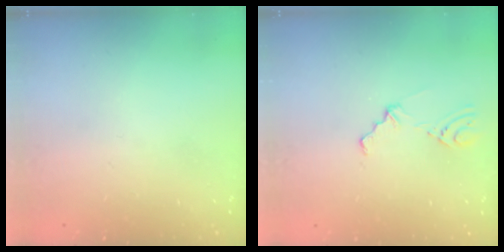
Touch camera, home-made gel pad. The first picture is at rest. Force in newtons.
{"total": 2.9, "press": 2.8, "slide": 0.8}